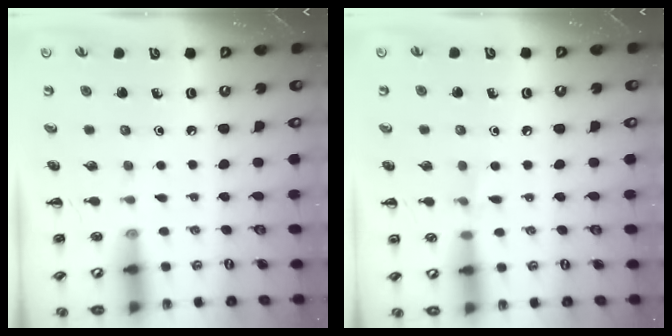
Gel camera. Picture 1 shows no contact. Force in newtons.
{"total": 4.2, "press": 4.0, "slide": 1.2}